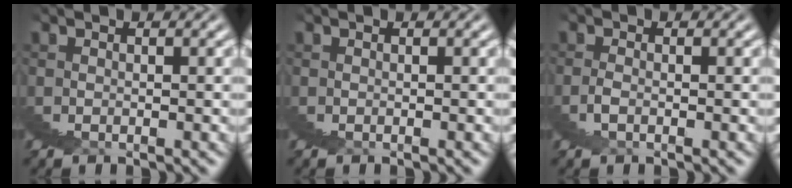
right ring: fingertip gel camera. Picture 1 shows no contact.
{"total": 0.0}
{"total": 1.8, "force": [-1.2, -0.6, -1.1], "torque": [0.020, 0.010, -0.028]}